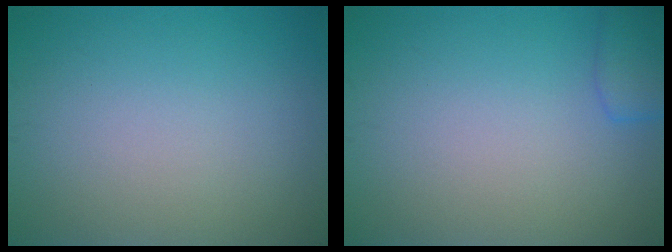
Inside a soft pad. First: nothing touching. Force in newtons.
{"total": 2.2, "press": 2.2, "slide": 0.1}